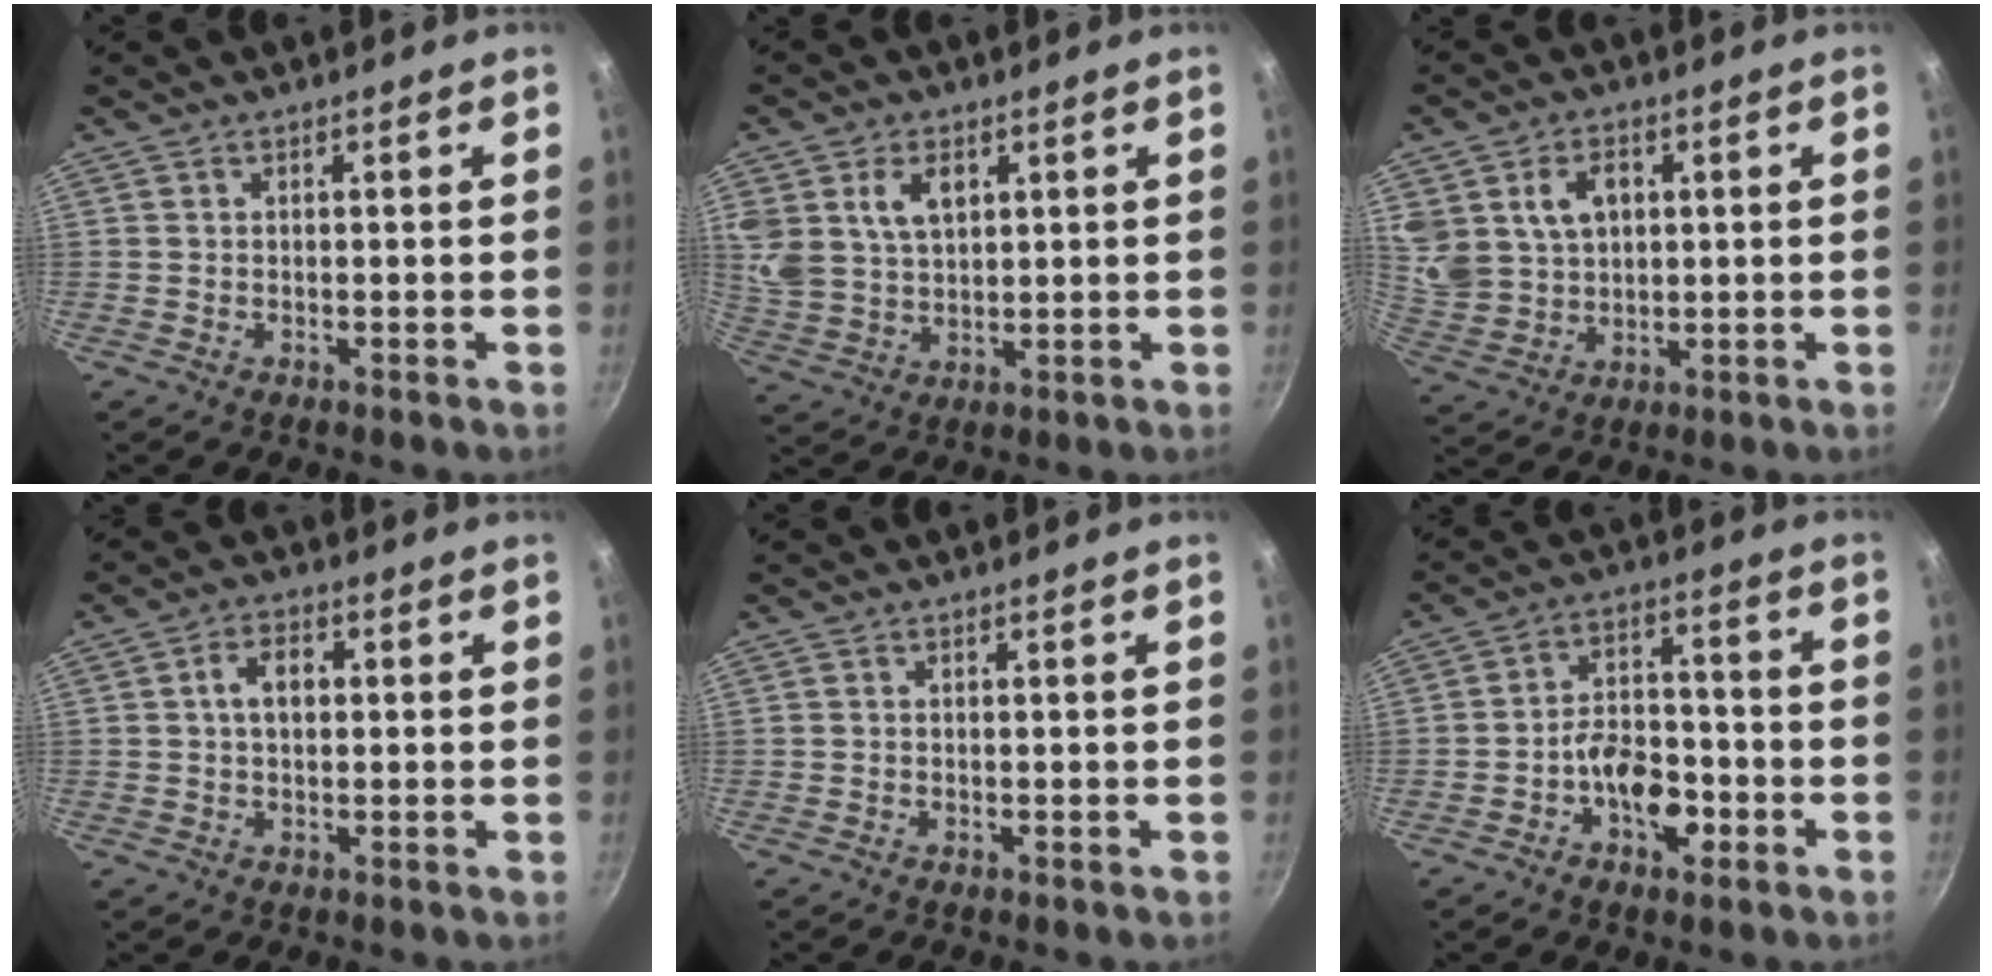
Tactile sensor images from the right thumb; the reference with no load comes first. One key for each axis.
{"total": 10.1, "fx": 3.9, "fy": 7.0, "fz": 6.3, "tx": -0.110, "ty": -0.015, "tz": 0.080}
{"total": 11.6, "fx": 3.6, "fy": 9.0, "fz": 6.4, "tx": -0.103, "ty": -0.011, "tz": 0.081}
{"total": 6.0, "fx": 0.7, "fy": 3.9, "fz": 4.4, "tx": -0.057, "ty": 0.016, "tz": 0.006}
{"total": 0.0}
{"total": 9.2, "fx": -3.8, "fy": 5.5, "fz": 6.3, "tx": -0.073, "ty": 0.040, "tz": -0.064}